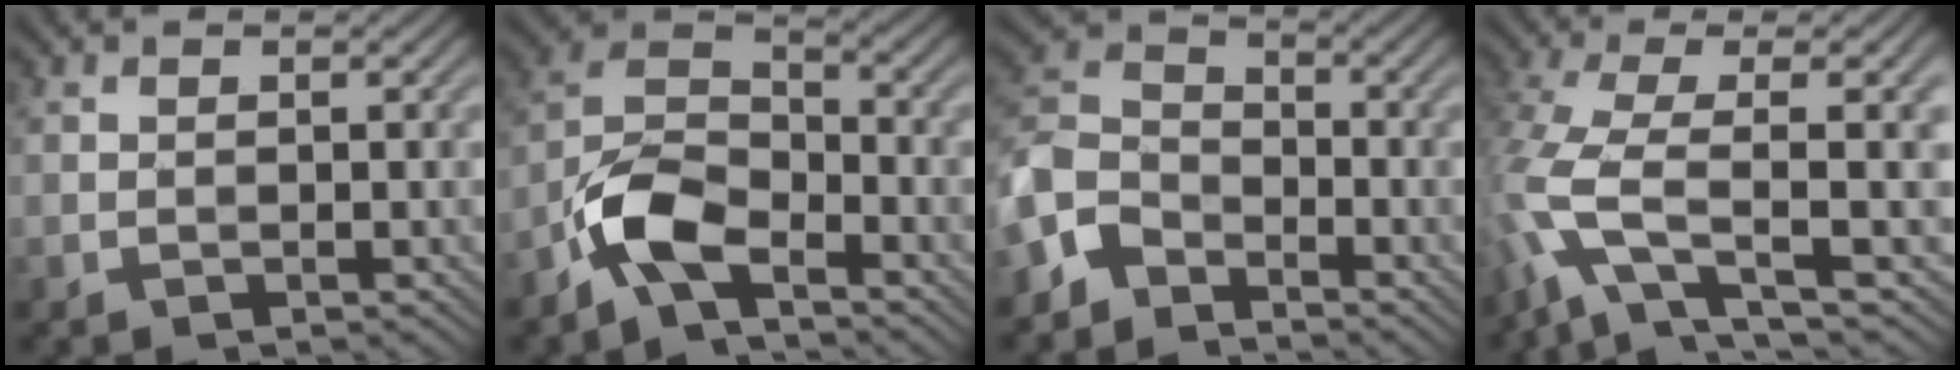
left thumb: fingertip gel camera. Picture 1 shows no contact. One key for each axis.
{"total": 8.0, "fx": -5.0, "fy": 3.4, "fz": 5.2, "tx": -0.104, "ty": 0.008, "tz": -0.117}
{"total": 7.0, "fx": -5.3, "fy": 3.6, "fz": 2.7, "tx": -0.065, "ty": 0.002, "tz": -0.130}
{"total": 11.6, "fx": -0.5, "fy": 4.0, "fz": 10.9, "tx": -0.231, "ty": 0.001, "tz": -0.015}